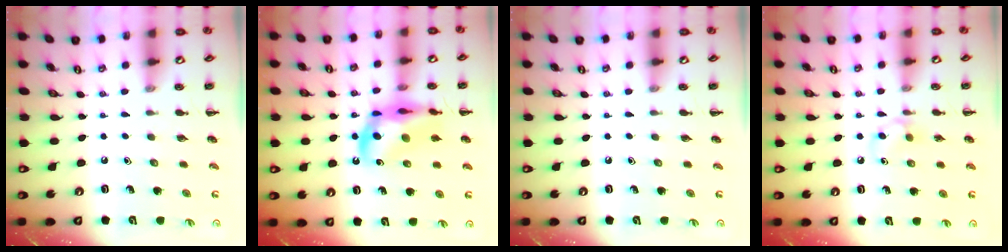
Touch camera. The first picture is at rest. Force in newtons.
{"total": 16.0, "press": 15.5, "slide": 3.9}
{"total": 0.0}
{"total": 5.8, "press": 5.5, "slide": 1.9}